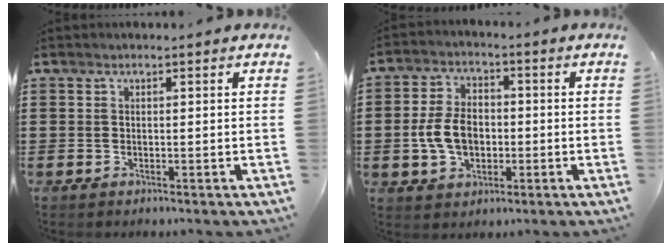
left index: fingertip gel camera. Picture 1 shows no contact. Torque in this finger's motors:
{"motor_torque": [0.87, 0.38, 0.60, 0.10]}